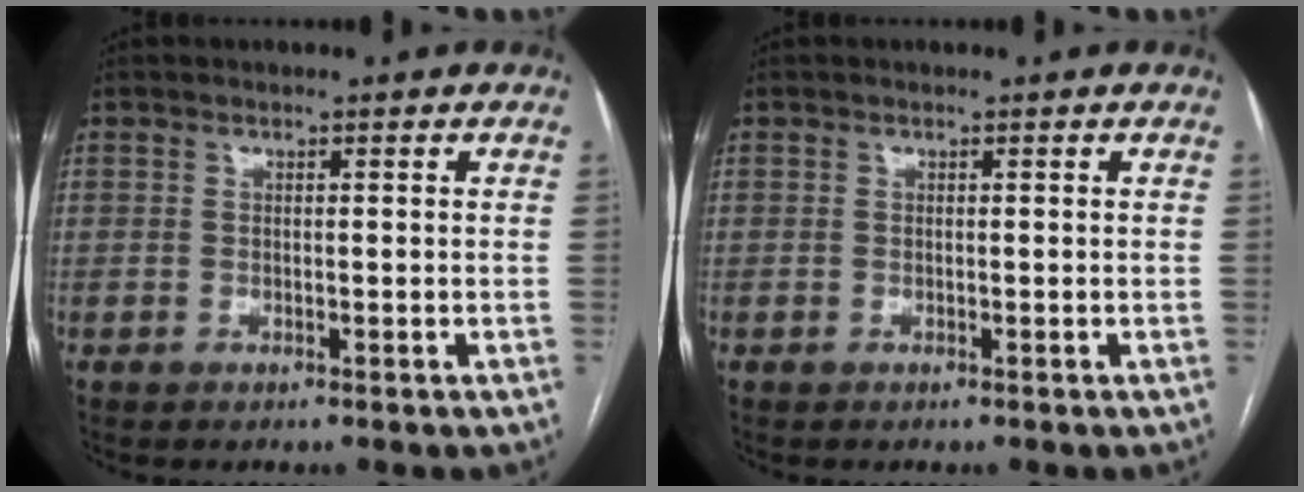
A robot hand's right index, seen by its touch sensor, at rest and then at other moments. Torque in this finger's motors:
{"motor_torque": [0.00, 0.00, 0.00, 0.01]}